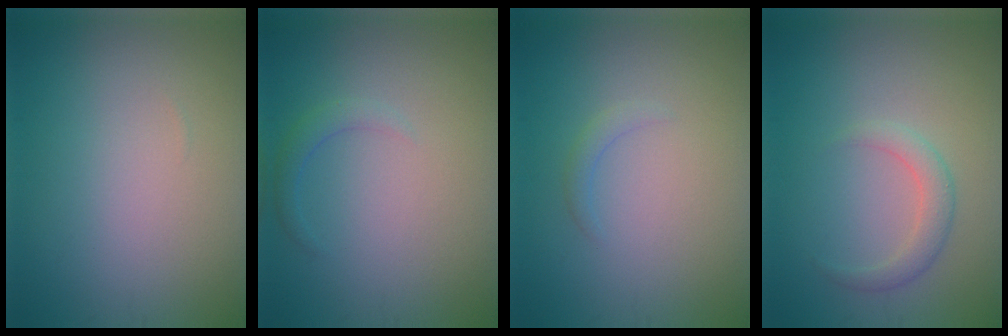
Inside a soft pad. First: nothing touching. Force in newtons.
{"total": 1.3, "press": 1.3, "slide": 0.1}
{"total": 0.9, "press": 0.9, "slide": 0.0}
{"total": 2.1, "press": 2.0, "slide": 0.2}